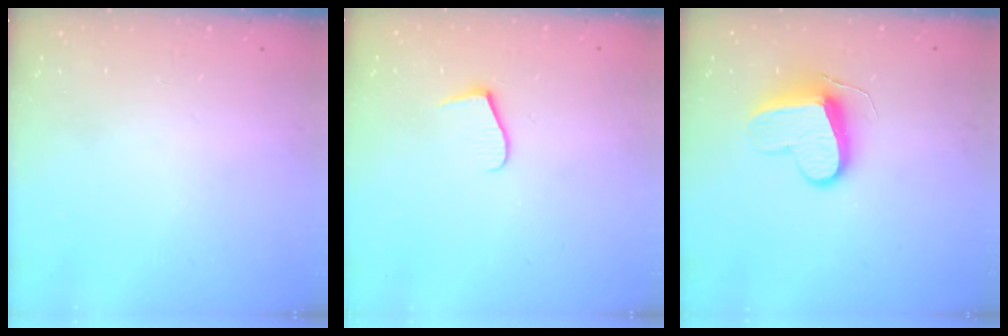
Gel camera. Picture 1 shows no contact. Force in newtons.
{"total": 7.0, "press": 6.9, "slide": 0.5}
{"total": 10.3, "press": 10.2, "slide": 1.2}